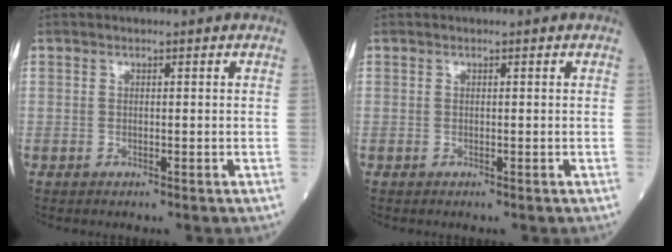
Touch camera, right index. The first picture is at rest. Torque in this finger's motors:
{"motor_torque": [0.05, 0.01, -0.02, -0.01]}